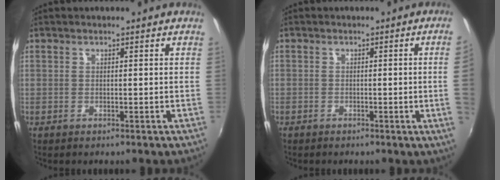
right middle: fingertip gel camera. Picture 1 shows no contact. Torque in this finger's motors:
{"motor_torque": [0.65, -1.49, -0.66, -0.21]}